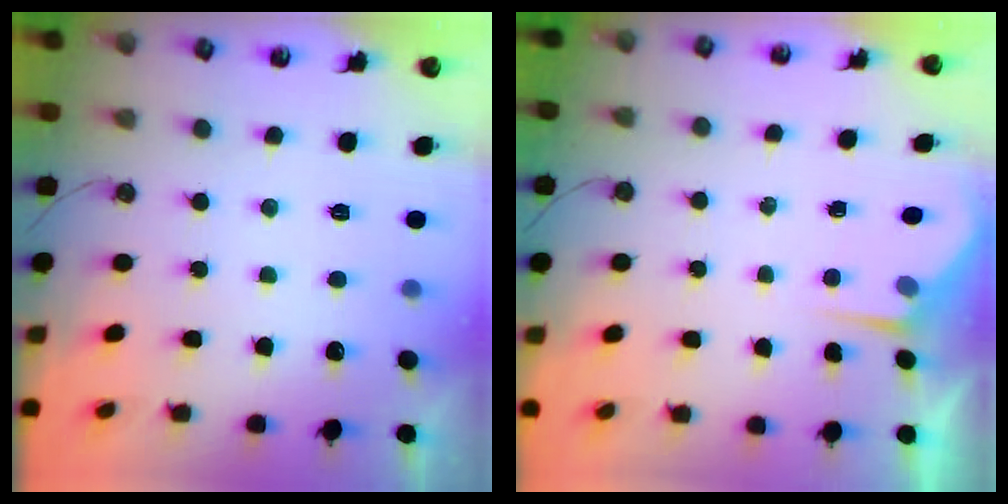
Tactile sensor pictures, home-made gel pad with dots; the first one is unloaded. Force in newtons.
{"total": 2.9, "press": 2.9, "slide": 0.5}